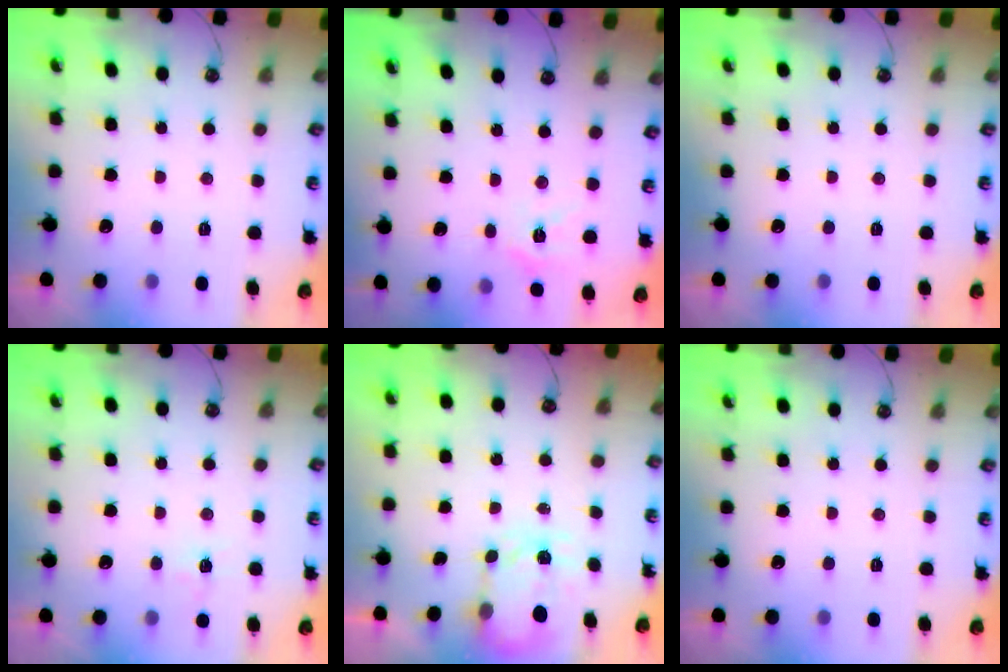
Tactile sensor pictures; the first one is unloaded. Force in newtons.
{"total": 9.7, "press": 9.6, "slide": 1.3}
{"total": 0.0}
{"total": 4.9, "press": 4.8, "slide": 0.7}
{"total": 3.6, "press": 3.6, "slide": 0.5}
{"total": 0.0}